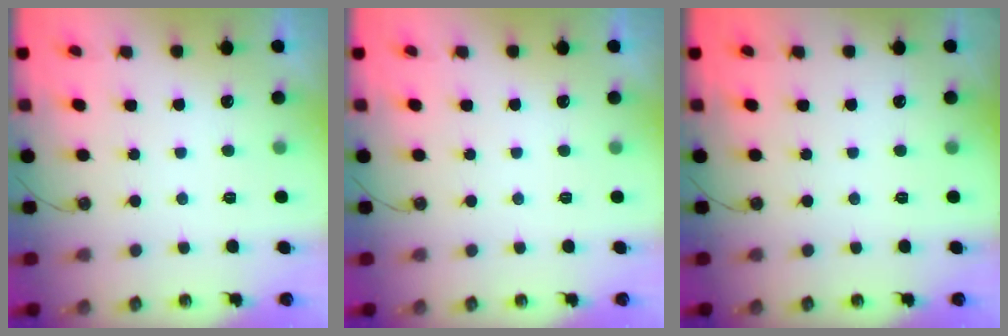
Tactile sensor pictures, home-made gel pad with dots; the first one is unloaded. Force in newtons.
{"total": 0.0}
{"total": 0.0}